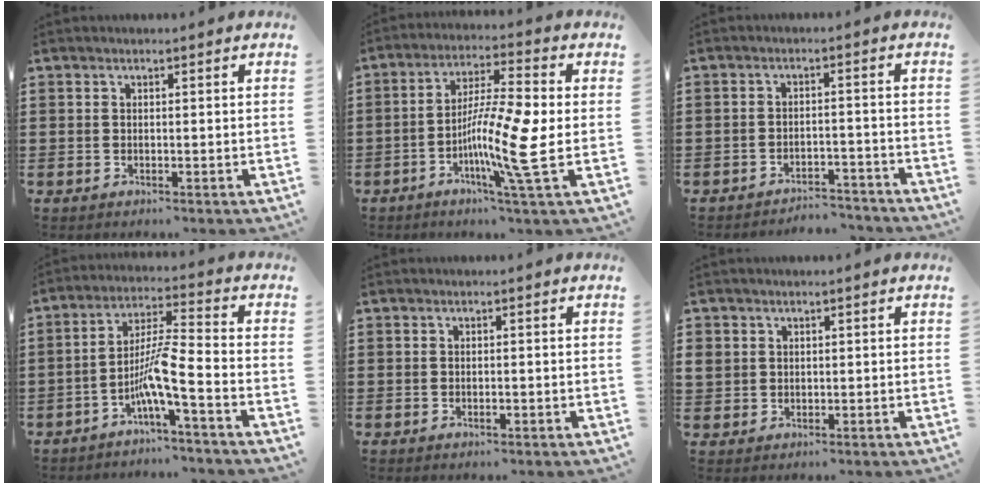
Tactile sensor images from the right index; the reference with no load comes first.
{"total": 12.0, "force": [-2.4, 0.3, 11.8], "torque": [-0.228, -0.013, -0.051]}
{"total": 3.3, "force": [-3.2, 0.1, 0.3], "torque": [-0.011, 0.000, -0.068]}
{"total": 7.1, "force": [-3.9, -0.2, 5.9], "torque": [-0.124, -0.013, -0.081]}
{"total": 0.6, "force": [-0.3, 0.2, 0.5], "torque": [-0.010, -0.004, -0.004]}
{"total": 1.8, "force": [0.7, 1.6, 0.1], "torque": [-0.011, 0.008, 0.012]}